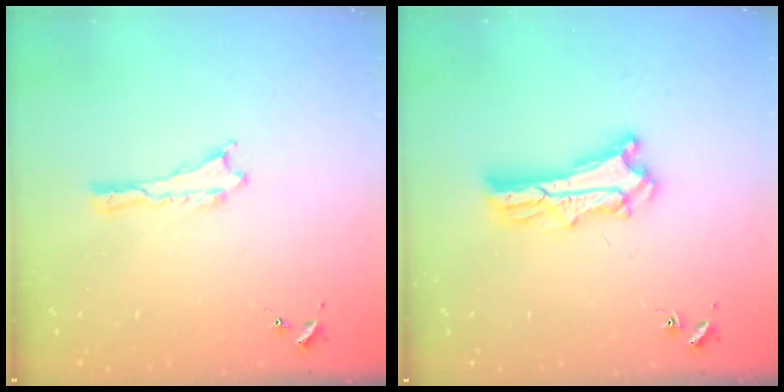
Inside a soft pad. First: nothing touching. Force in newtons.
{"total": 7.6, "press": 7.6, "slide": 0.7}